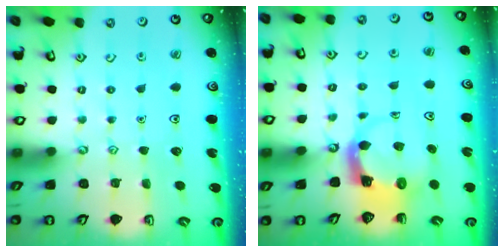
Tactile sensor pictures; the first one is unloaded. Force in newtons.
{"total": 4.0, "press": 4.0, "slide": 0.5}